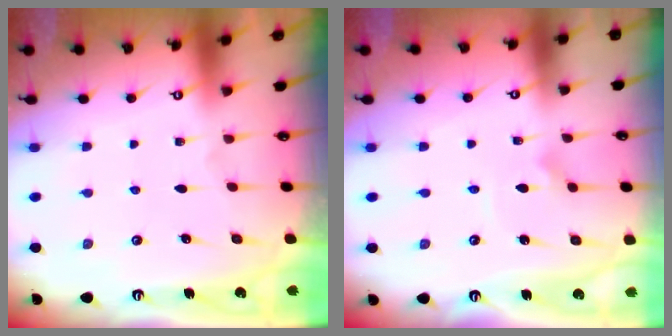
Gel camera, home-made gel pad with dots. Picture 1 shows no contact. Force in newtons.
{"total": 2.2, "press": 2.2, "slide": 0.1}